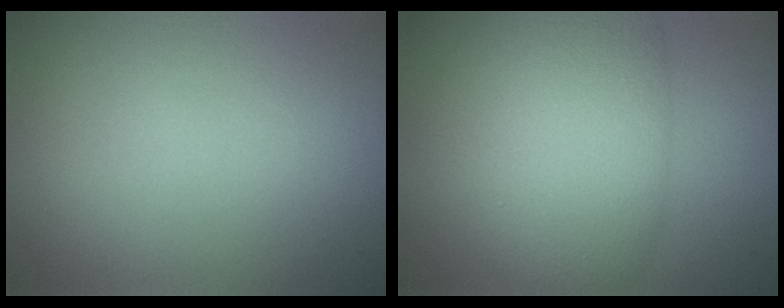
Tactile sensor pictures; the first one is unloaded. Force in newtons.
{"total": 8.1, "press": 8.1, "slide": 0.3}